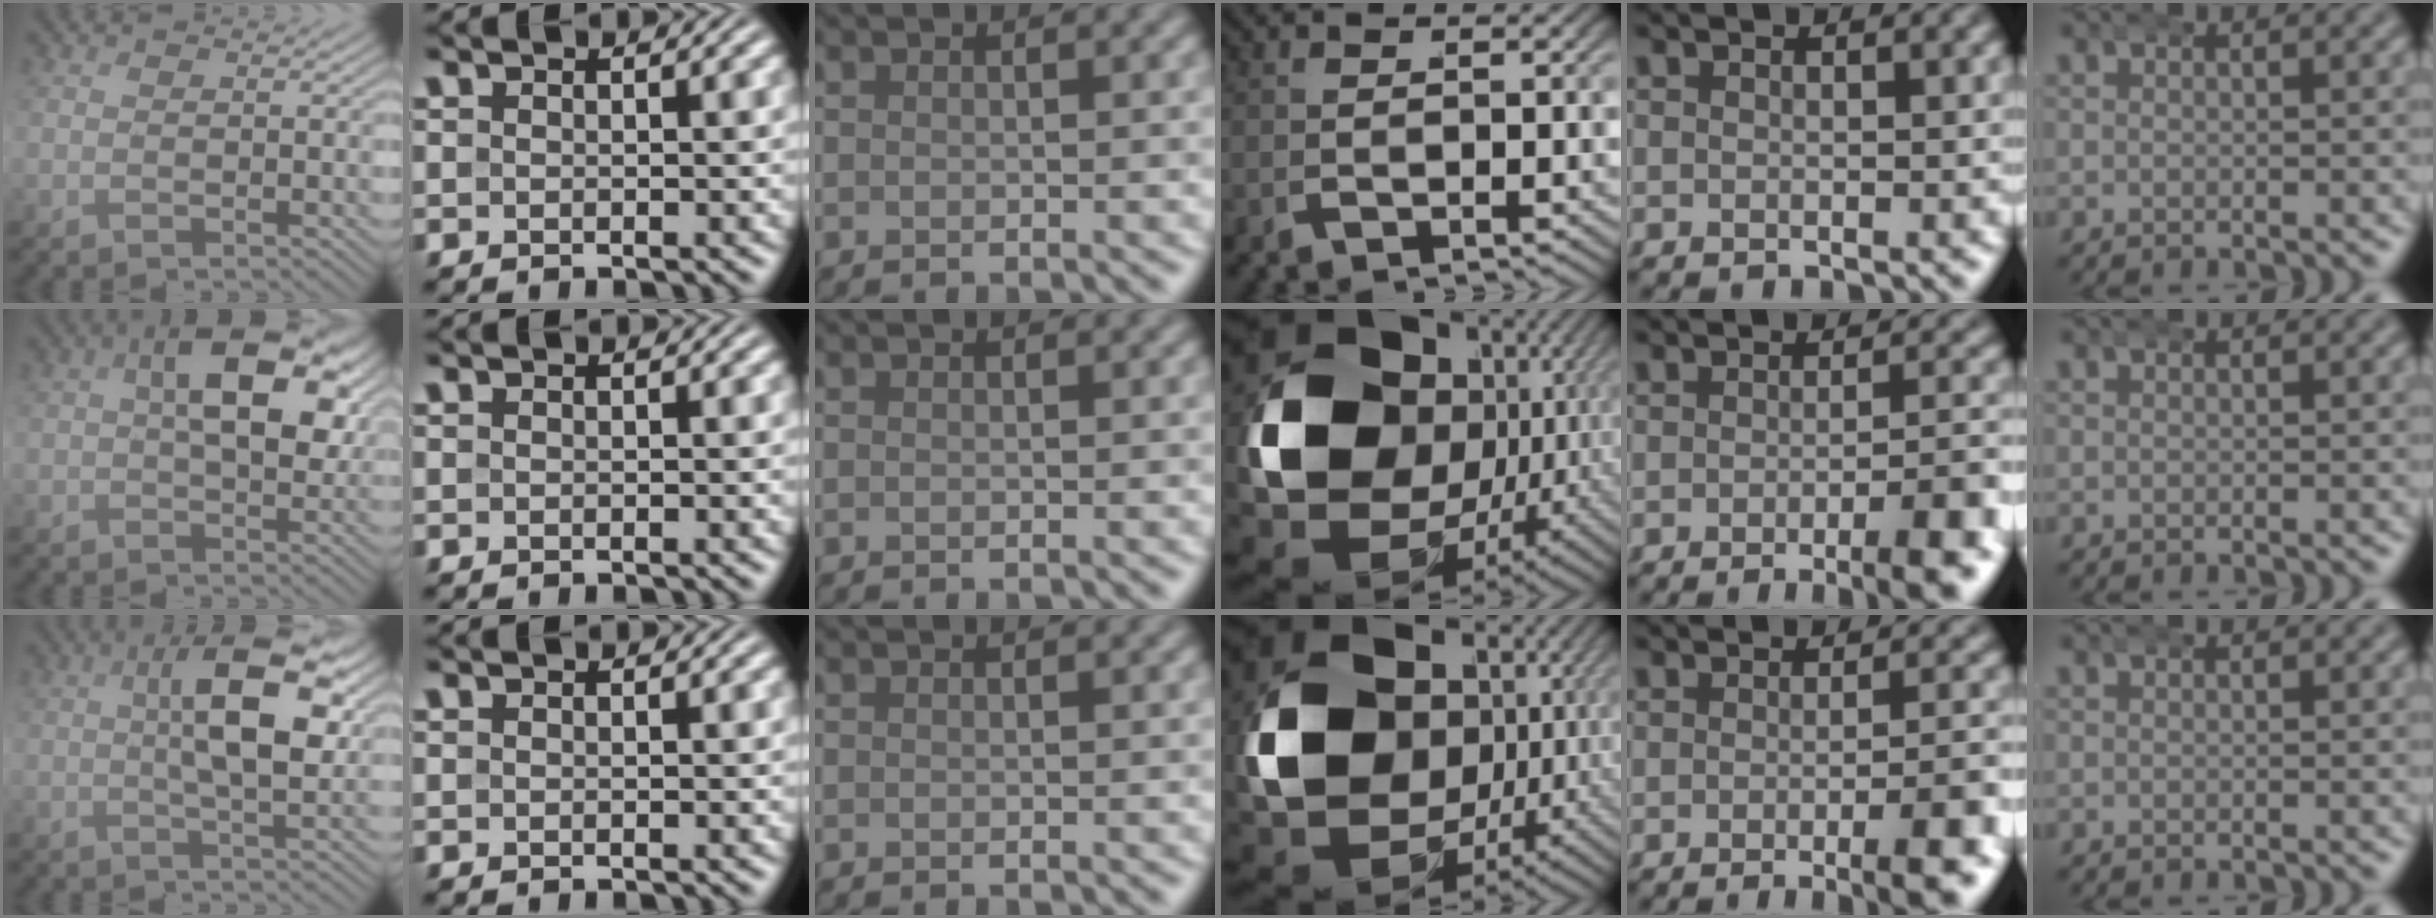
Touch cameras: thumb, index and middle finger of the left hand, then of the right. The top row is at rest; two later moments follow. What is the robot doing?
{"motion": "wrap", "object": "bandana"}